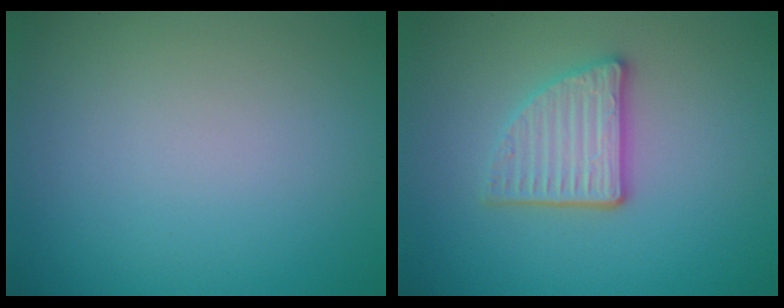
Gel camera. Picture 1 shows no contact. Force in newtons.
{"total": 3.5, "press": 3.0, "slide": 1.7}